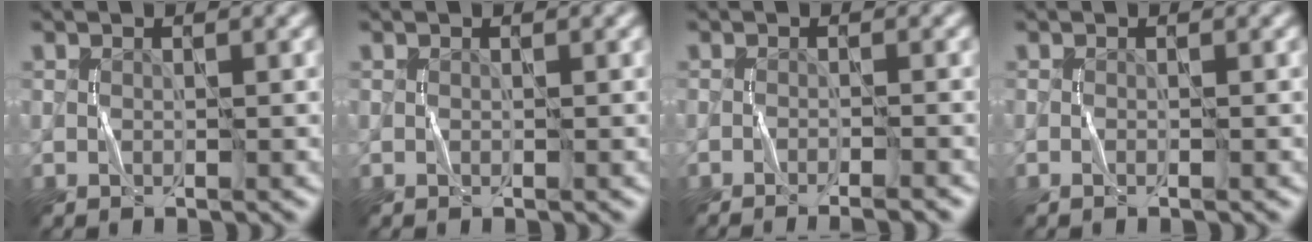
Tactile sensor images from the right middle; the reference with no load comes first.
{"total": 0.0}
{"total": 3.4, "force": [-2.7, 0.6, 2.1], "torque": [-0.022, 0.005, -0.045]}
{"total": 0.5, "force": [-0.3, 0.1, 0.4], "torque": [-0.007, -0.003, -0.007]}